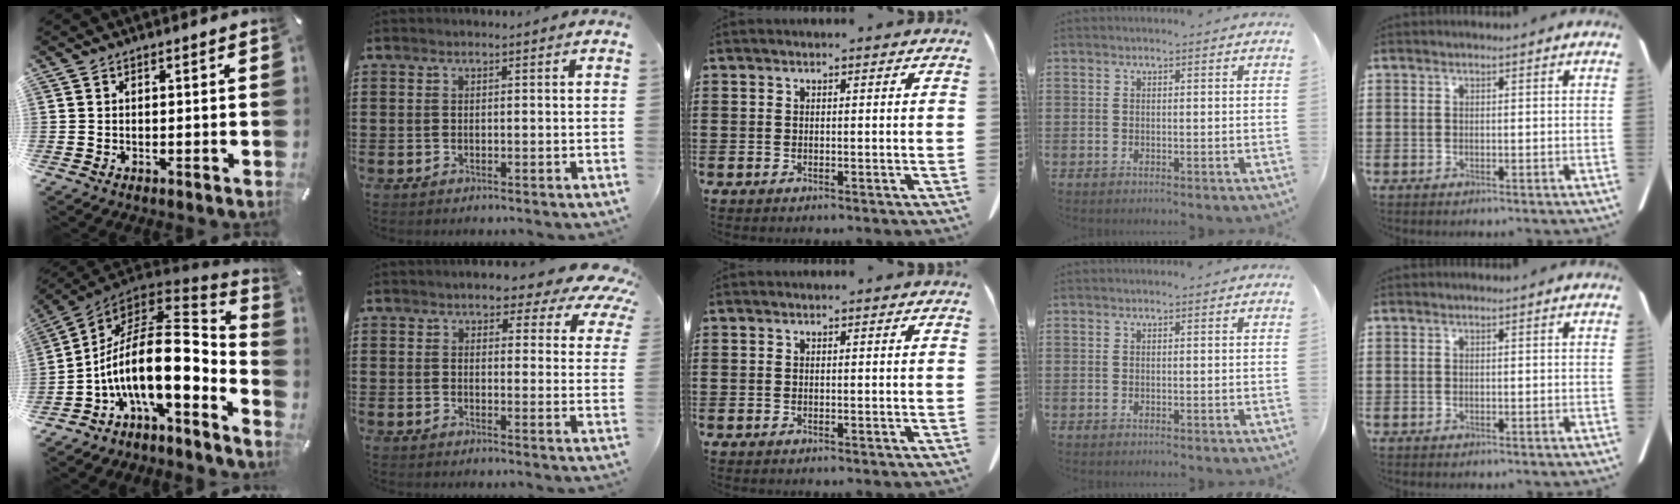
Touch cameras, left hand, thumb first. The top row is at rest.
{"thumb": {"total": 20.2, "force": [-2.0, 9.8, 17.5], "torque": [-0.324, -0.036, -0.039]}, "index": {"total": 5.2, "force": [4.5, 1.4, 2.2], "torque": [-0.046, -0.023, 0.073]}}